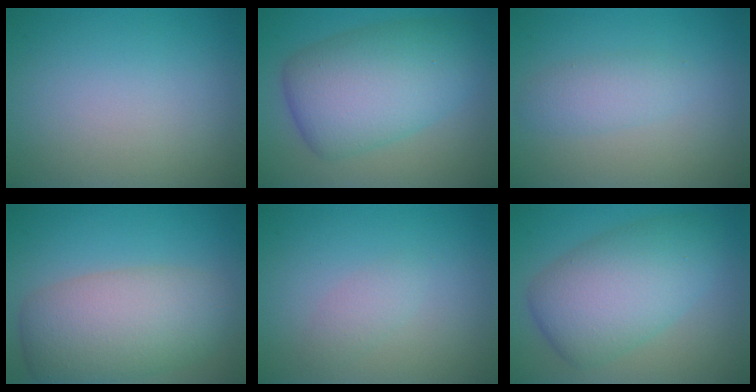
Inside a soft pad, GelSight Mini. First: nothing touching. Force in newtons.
{"total": 8.8, "press": 8.8, "slide": 0.2}
{"total": 2.1, "press": 2.1, "slide": 0.1}
{"total": 7.5, "press": 7.5, "slide": 0.2}
{"total": 1.3, "press": 1.3, "slide": 0.1}
{"total": 7.6, "press": 7.6, "slide": 0.2}